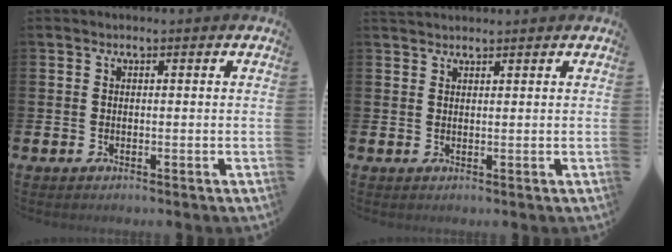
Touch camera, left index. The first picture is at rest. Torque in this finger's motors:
{"motor_torque": [-0.27, -0.46, 0.39, 0.05]}